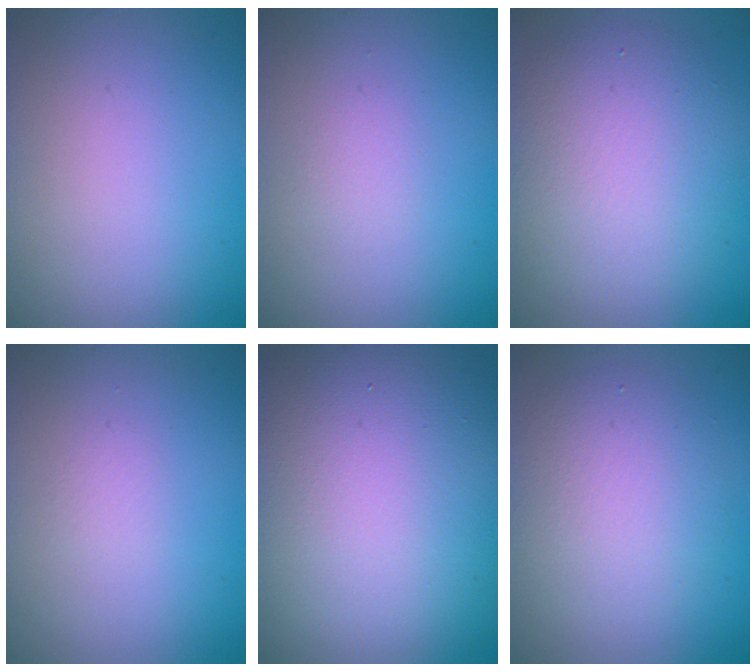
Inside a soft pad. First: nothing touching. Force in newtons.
{"total": 0.7, "press": 0.7, "slide": 0.0}
{"total": 6.8, "press": 6.8, "slide": 0.6}
{"total": 0.5, "press": 0.5, "slide": 0.1}
{"total": 18.1, "press": 18.1, "slide": 0.8}
{"total": 4.4, "press": 4.4, "slide": 0.3}